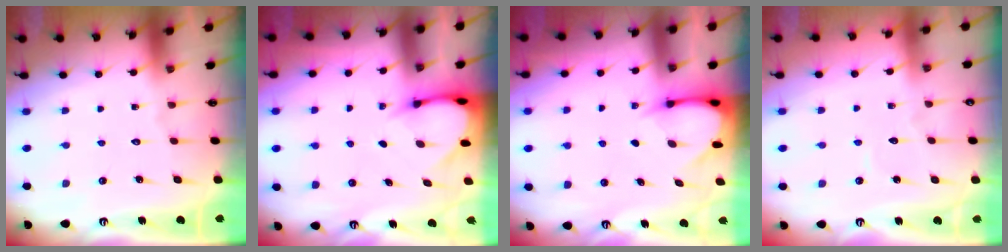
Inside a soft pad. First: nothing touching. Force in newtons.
{"total": 3.3, "press": 3.3, "slide": 0.2}
{"total": 3.7, "press": 3.6, "slide": 0.3}
{"total": 2.6, "press": 2.6, "slide": 0.3}